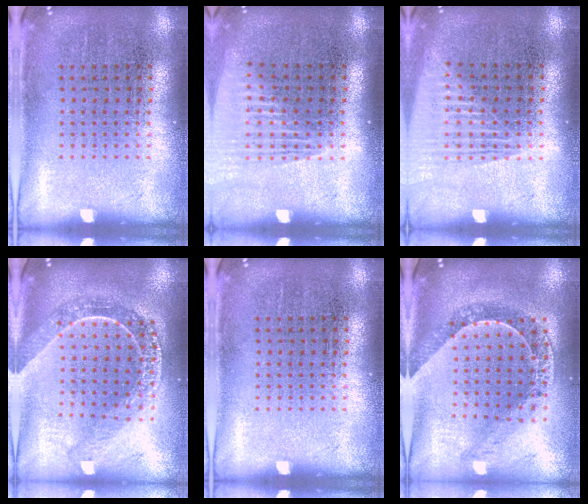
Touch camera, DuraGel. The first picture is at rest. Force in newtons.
{"total": 1.4, "press": 1.3, "slide": 0.6}
{"total": 1.3, "press": 1.3, "slide": 0.2}
{"total": 2.3, "press": 1.9, "slide": 1.2}
{"total": 0.0}
{"total": 1.0, "press": 1.0, "slide": 0.3}